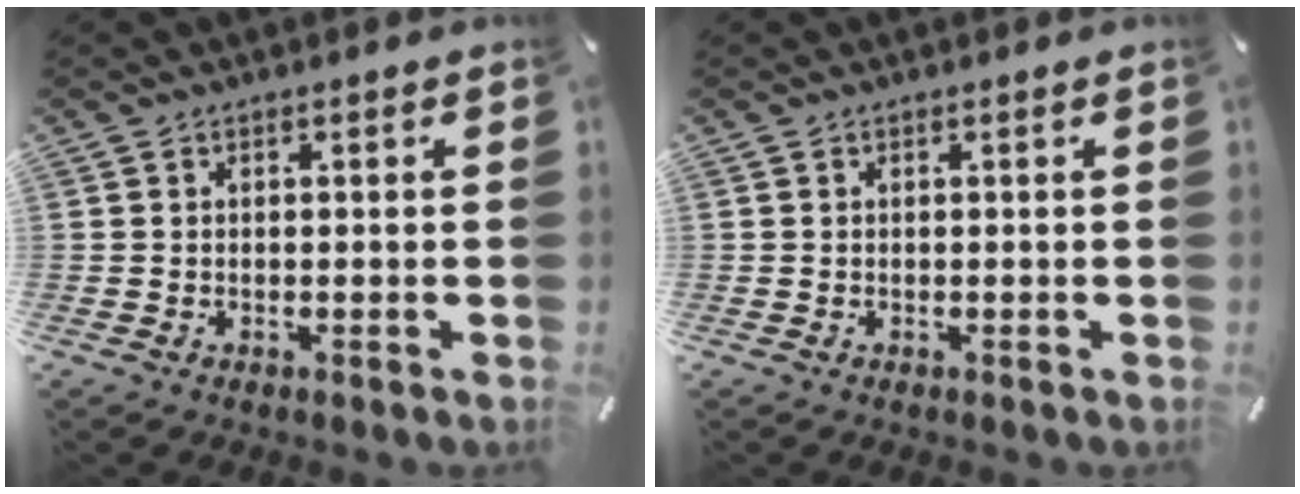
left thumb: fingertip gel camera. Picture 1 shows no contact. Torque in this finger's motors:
{"motor_torque": [0.01, 0.00, -0.03, 0.00, -0.01]}